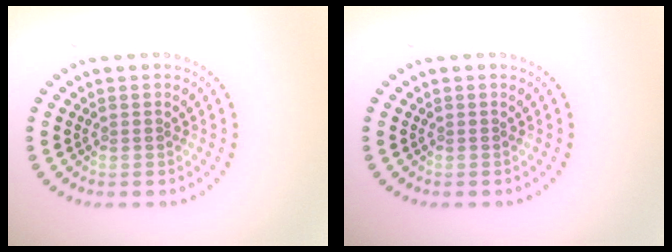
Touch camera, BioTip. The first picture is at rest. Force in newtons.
{"total": 0.0}